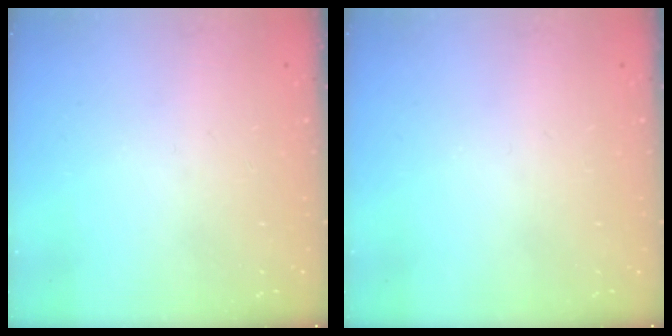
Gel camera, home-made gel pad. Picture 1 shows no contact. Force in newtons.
{"total": 0.0}